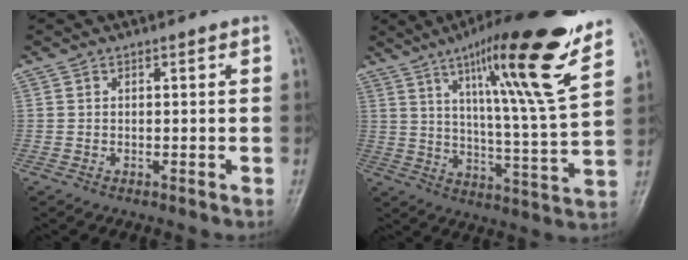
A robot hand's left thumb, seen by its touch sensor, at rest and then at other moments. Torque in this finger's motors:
{"motor_torque": [0.53, 0.57, 1.62, -1.15, 0.34]}